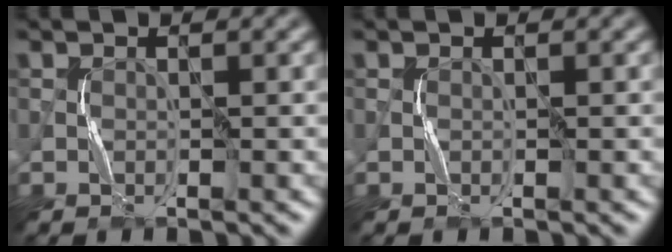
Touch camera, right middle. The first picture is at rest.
{"total": 0.0}